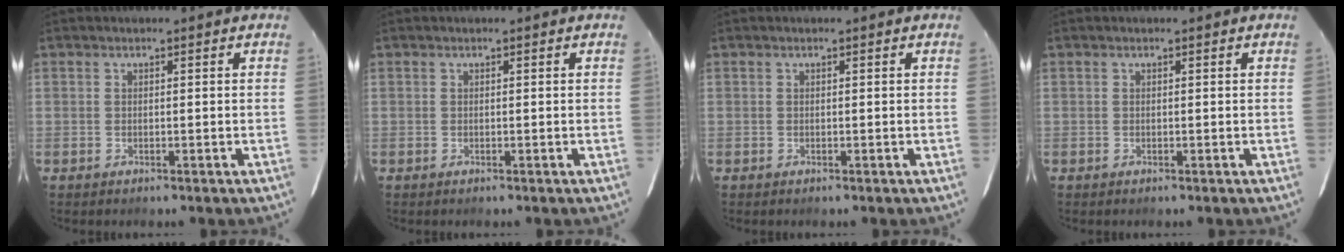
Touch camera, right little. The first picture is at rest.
{"total": 0.0}
{"total": 0.0}
{"total": 0.0}